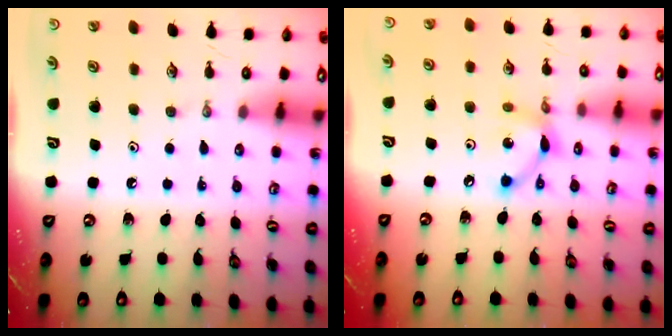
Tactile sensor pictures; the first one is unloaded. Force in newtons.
{"total": 7.7, "press": 7.7, "slide": 0.4}